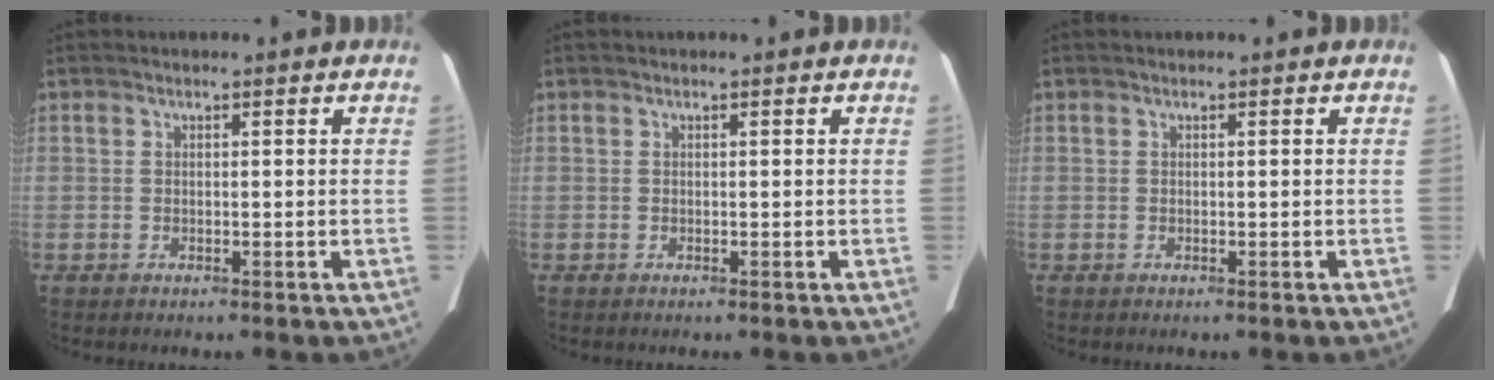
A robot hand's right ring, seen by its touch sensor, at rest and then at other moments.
{"total": 0.0}
{"total": 0.0}